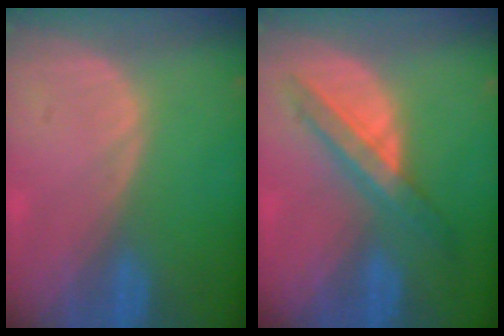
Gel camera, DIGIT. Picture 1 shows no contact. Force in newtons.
{"total": 5.9, "press": 5.9, "slide": 0.4}